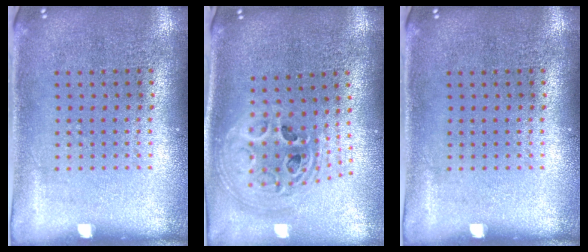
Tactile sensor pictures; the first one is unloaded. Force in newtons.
{"total": 2.4, "press": 1.8, "slide": 1.6}
{"total": 0.0}